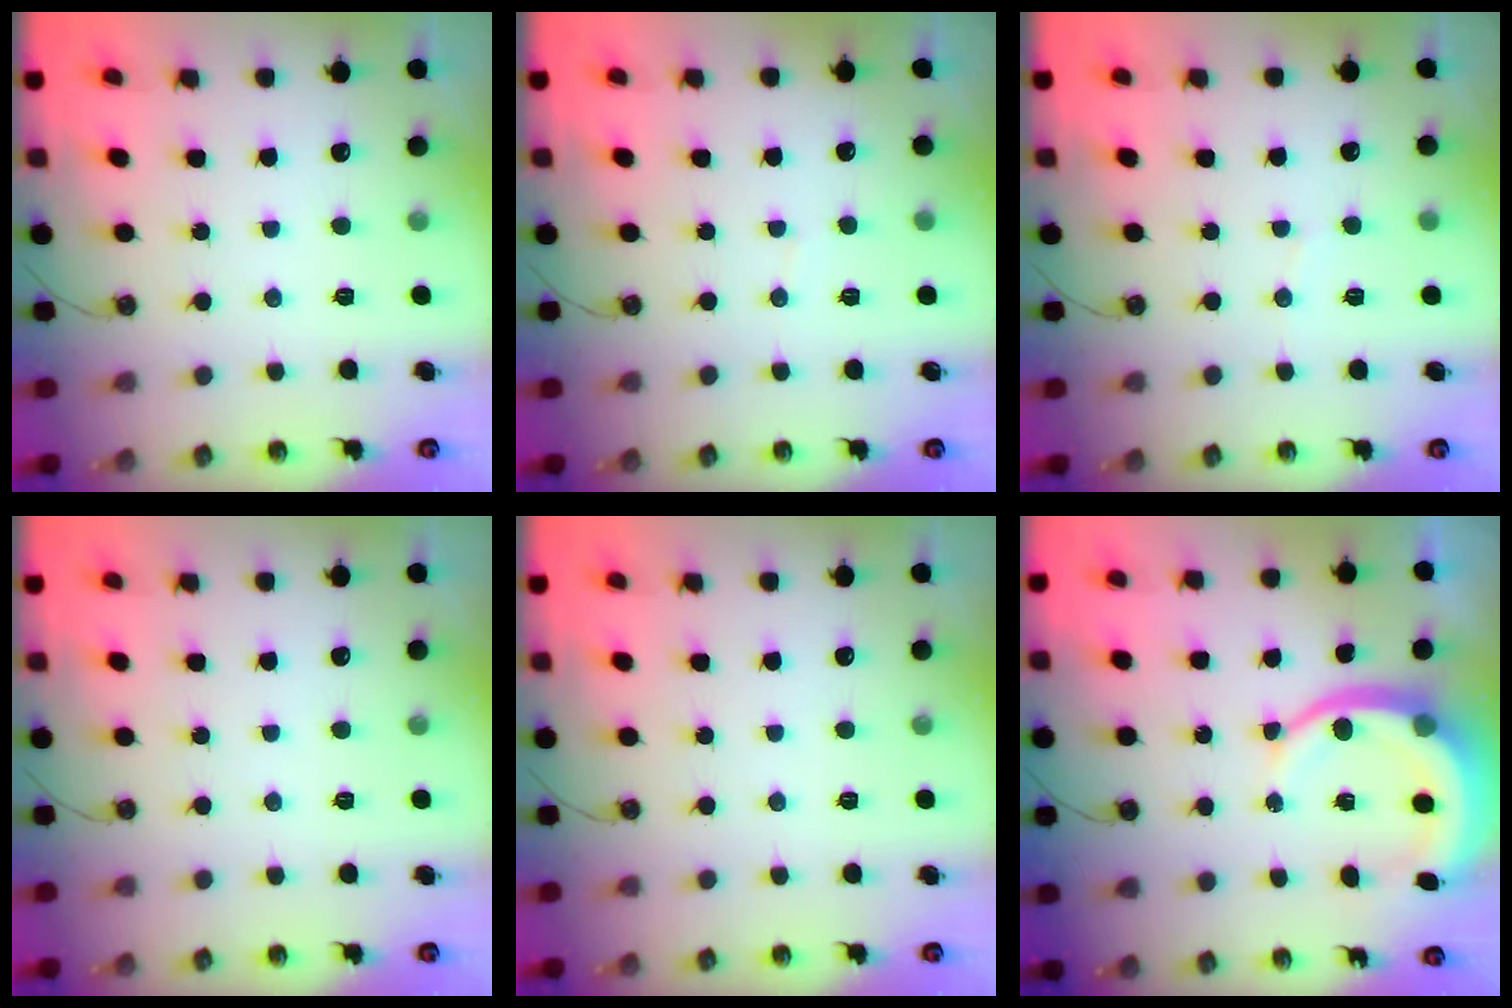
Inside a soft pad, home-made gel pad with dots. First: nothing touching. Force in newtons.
{"total": 2.6, "press": 2.6, "slide": 0.3}
{"total": 2.9, "press": 2.9, "slide": 0.3}
{"total": 0.0}
{"total": 0.0}
{"total": 10.4, "press": 10.4, "slide": 1.3}